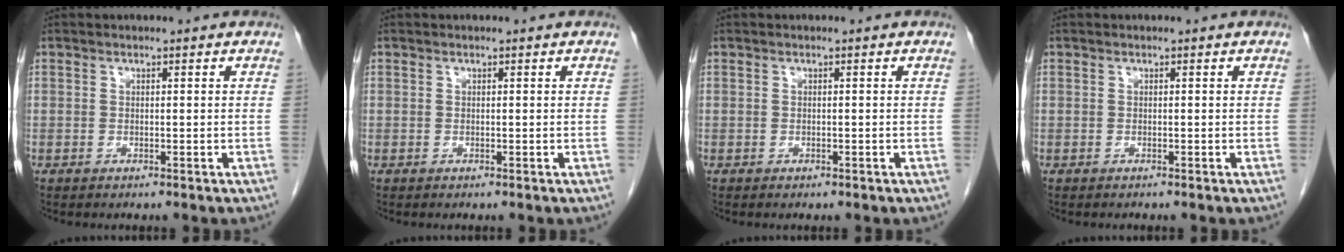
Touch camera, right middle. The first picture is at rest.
{"total": 0.0}
{"total": 0.0}
{"total": 0.0}